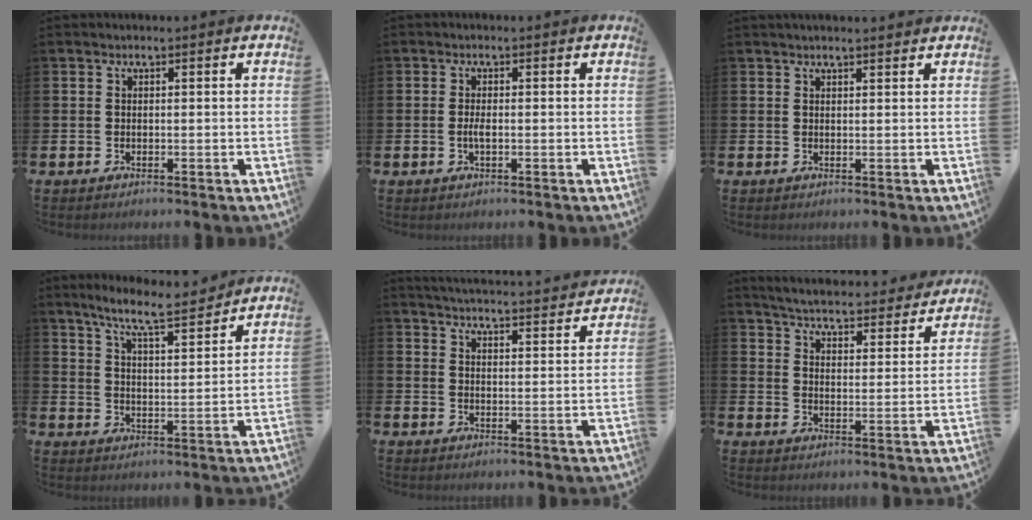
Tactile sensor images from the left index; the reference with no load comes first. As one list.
[{"total": 1.4, "force": [-0.3, 0.4, 1.3], "torque": [-0.031, 0.003, -0.004]}, {"total": 1.3, "force": [1.2, 0.0, 0.2], "torque": [0.003, -0.004, 0.021]}, {"total": 8.0, "force": [7.2, 0.7, 3.3], "torque": [-0.083, -0.038, 0.126]}, {"total": 4.9, "force": [4.9, -0.2, 0.4], "torque": [-0.021, -0.040, 0.084]}, {"total": 5.0, "force": [4.9, 0.4, 1.0], "torque": [-0.046, -0.038, 0.082]}]